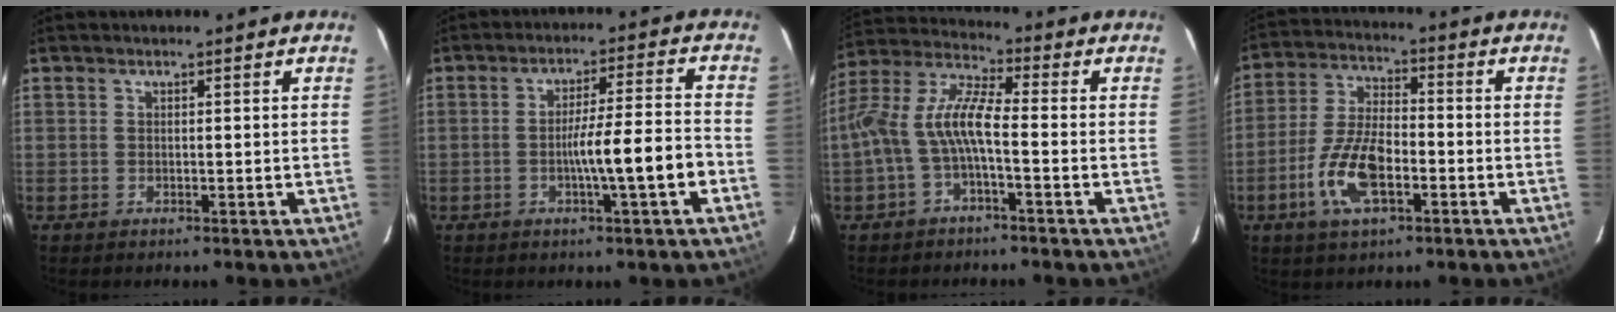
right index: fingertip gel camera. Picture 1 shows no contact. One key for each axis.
{"total": 8.7, "fx": -3.2, "fy": -0.6, "fz": 8.1, "tx": -0.129, "ty": -0.003, "tz": -0.046}
{"total": 9.7, "fx": -2.5, "fy": 2.5, "fz": 9.0, "tx": -0.201, "ty": 0.013, "tz": -0.048}
{"total": 11.5, "fx": -4.6, "fy": 4.8, "fz": 9.4, "tx": -0.200, "ty": -0.002, "tz": -0.085}